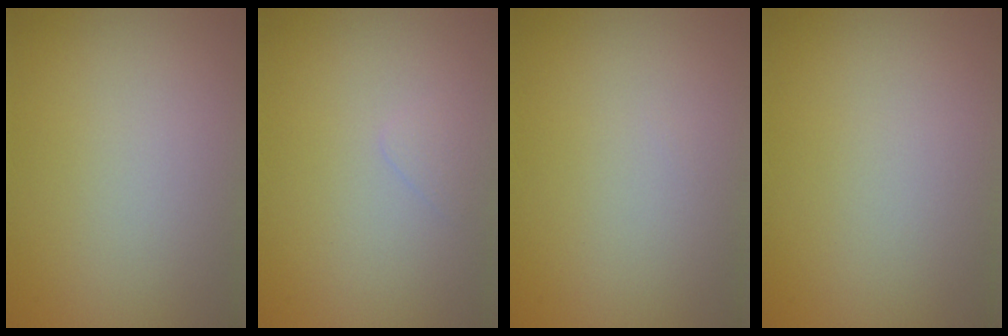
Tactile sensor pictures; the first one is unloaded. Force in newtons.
{"total": 0.6, "press": 0.6, "slide": 0.1}
{"total": 0.0}
{"total": 0.0}